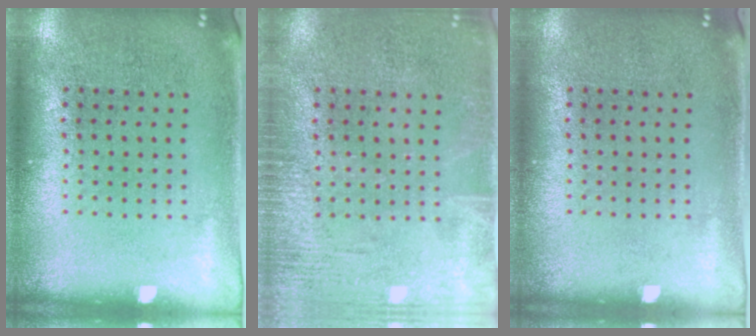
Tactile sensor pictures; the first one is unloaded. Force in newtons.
{"total": 2.6, "press": 2.5, "slide": 0.3}
{"total": 0.0}